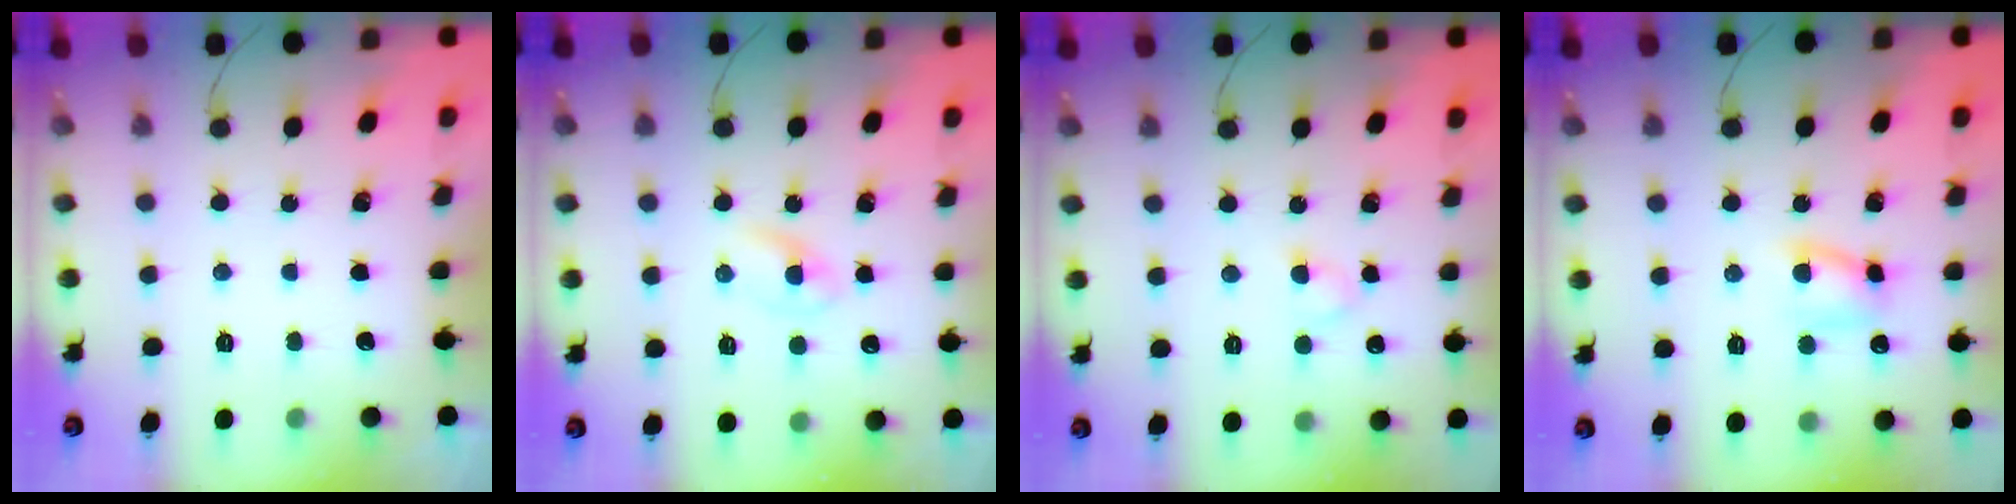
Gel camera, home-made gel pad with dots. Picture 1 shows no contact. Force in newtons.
{"total": 2.6, "press": 2.3, "slide": 1.1}
{"total": 2.7, "press": 2.5, "slide": 1.2}
{"total": 6.5, "press": 6.5, "slide": 0.2}